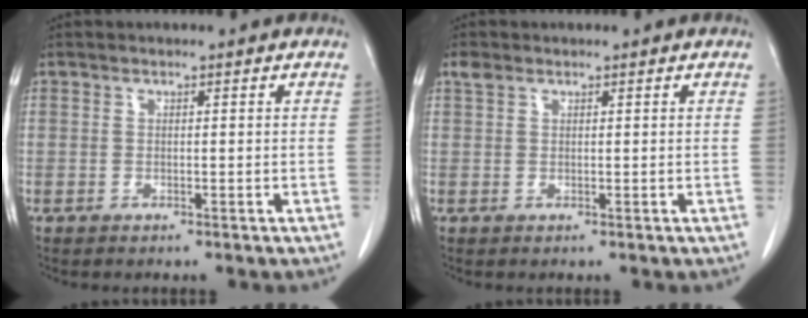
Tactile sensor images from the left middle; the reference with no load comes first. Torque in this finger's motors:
{"motor_torque": [0.29, -0.21, -0.04, 0.00]}